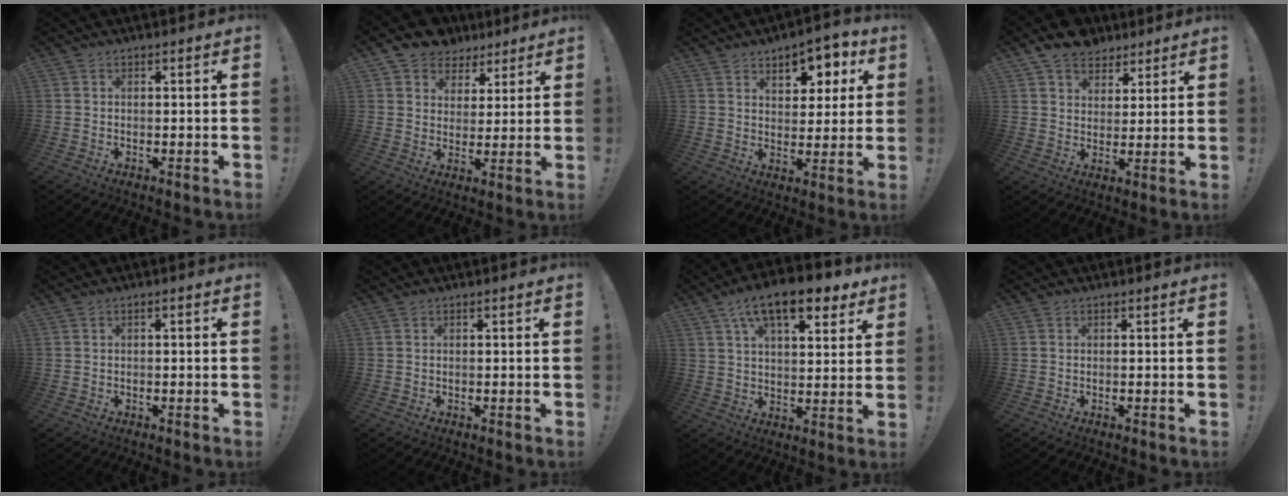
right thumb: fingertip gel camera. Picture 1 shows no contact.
{"total": 8.2, "force": [5.4, 6.1, 0.8], "torque": [-0.016, -0.041, 0.107]}
{"total": 9.0, "force": [5.2, 5.4, 5.0], "torque": [-0.049, -0.036, 0.091]}
{"total": 9.5, "force": [6.8, 6.4, 2.1], "torque": [-0.038, -0.041, 0.135]}
{"total": 1.0, "force": [-0.8, -0.1, 0.7], "torque": [-0.013, 0.002, -0.015]}
{"total": 0.0}
{"total": 14.6, "force": [8.4, 6.1, 10.3], "torque": [-0.164, -0.038, 0.142]}
{"total": 0.0}